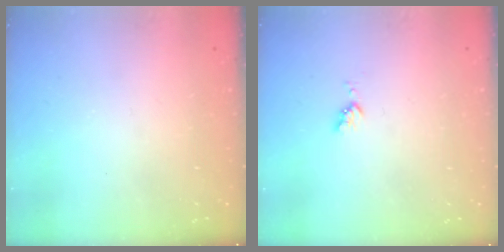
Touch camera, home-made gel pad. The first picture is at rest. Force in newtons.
{"total": 3.4, "press": 3.4, "slide": 0.6}